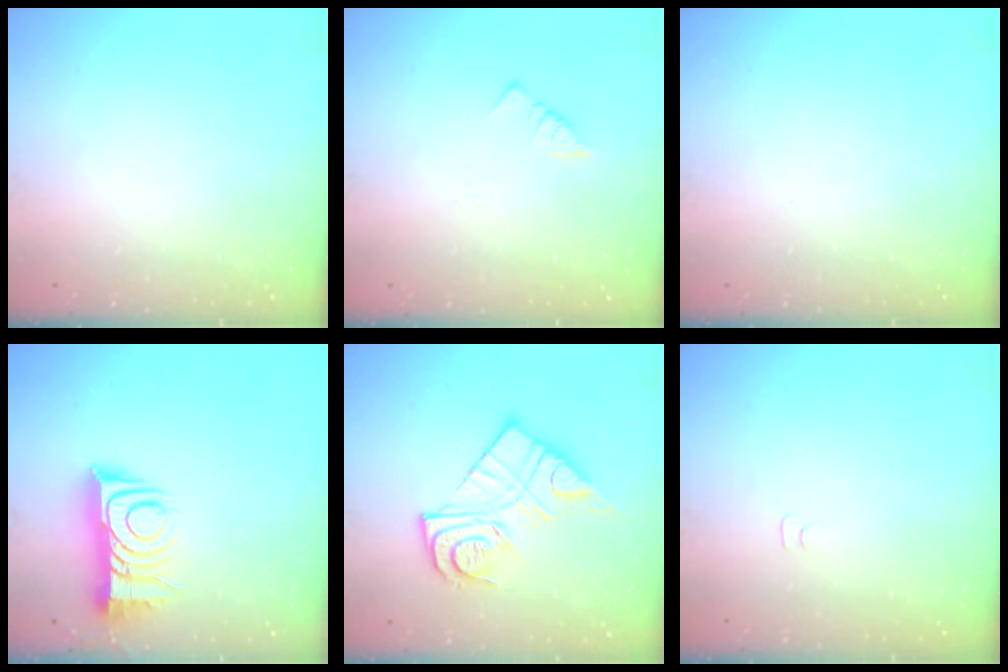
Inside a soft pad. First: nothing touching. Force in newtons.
{"total": 1.8, "press": 1.8, "slide": 0.3}
{"total": 0.0}
{"total": 11.4, "press": 11.4, "slide": 0.8}
{"total": 13.2, "press": 13.1, "slide": 1.0}
{"total": 3.0, "press": 3.0, "slide": 0.3}